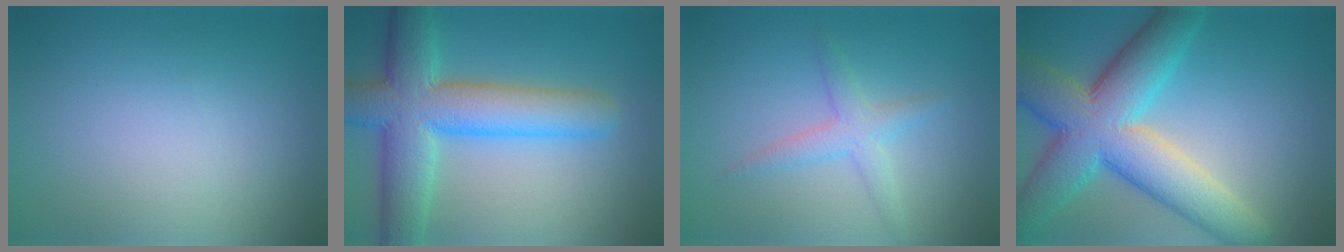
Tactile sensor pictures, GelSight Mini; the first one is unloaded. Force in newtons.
{"total": 9.3, "press": 9.3, "slide": 0.4}
{"total": 2.4, "press": 2.4, "slide": 0.0}
{"total": 11.0, "press": 11.0, "slide": 0.5}